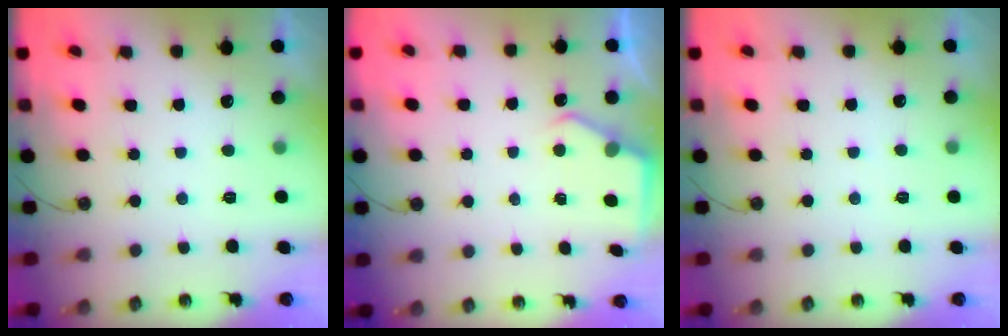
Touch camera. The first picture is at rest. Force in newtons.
{"total": 2.8, "press": 2.8, "slide": 0.4}
{"total": 2.0, "press": 1.9, "slide": 0.5}